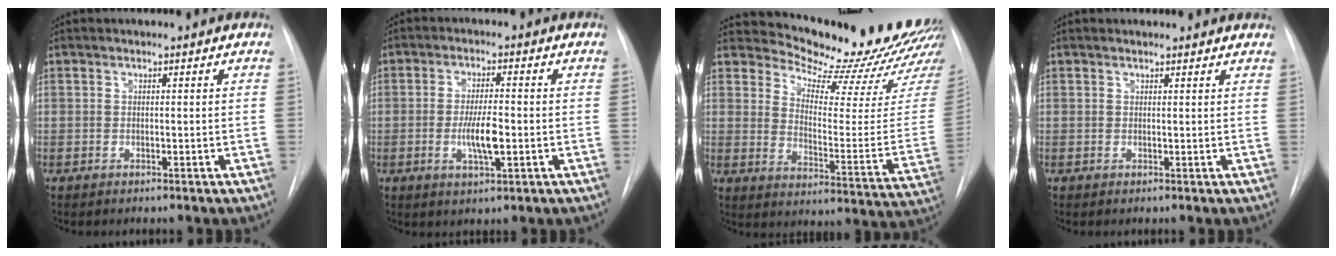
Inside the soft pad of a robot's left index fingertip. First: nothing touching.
{"total": 5.6, "force": [-1.2, 1.1, 5.4], "torque": [-0.104, -0.008, -0.018]}
{"total": 20.4, "force": [19.6, 1.1, 5.5], "torque": [-0.086, -0.132, 0.245]}
{"total": 5.3, "force": [5.0, 1.0, 1.3], "torque": [-0.015, 0.014, 0.046]}